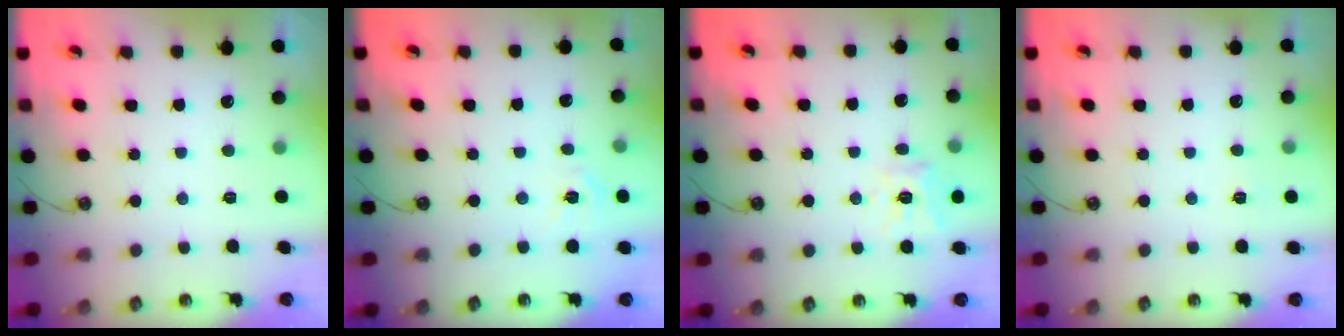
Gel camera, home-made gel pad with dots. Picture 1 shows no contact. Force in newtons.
{"total": 4.6, "press": 4.6, "slide": 0.7}
{"total": 12.3, "press": 12.2, "slide": 1.3}
{"total": 3.2, "press": 3.2, "slide": 0.3}